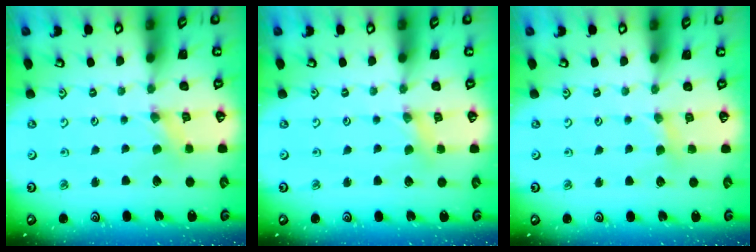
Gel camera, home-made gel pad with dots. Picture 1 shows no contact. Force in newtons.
{"total": 1.5, "press": 1.5, "slide": 0.3}
{"total": 3.2, "press": 3.2, "slide": 0.5}